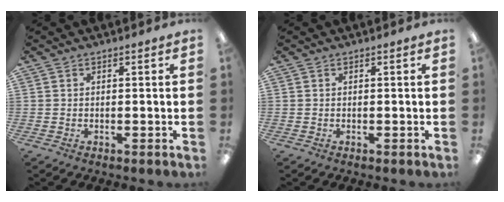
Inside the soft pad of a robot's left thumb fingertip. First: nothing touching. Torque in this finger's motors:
{"motor_torque": [0.00, 0.00, 0.10, 0.11, 0.00]}